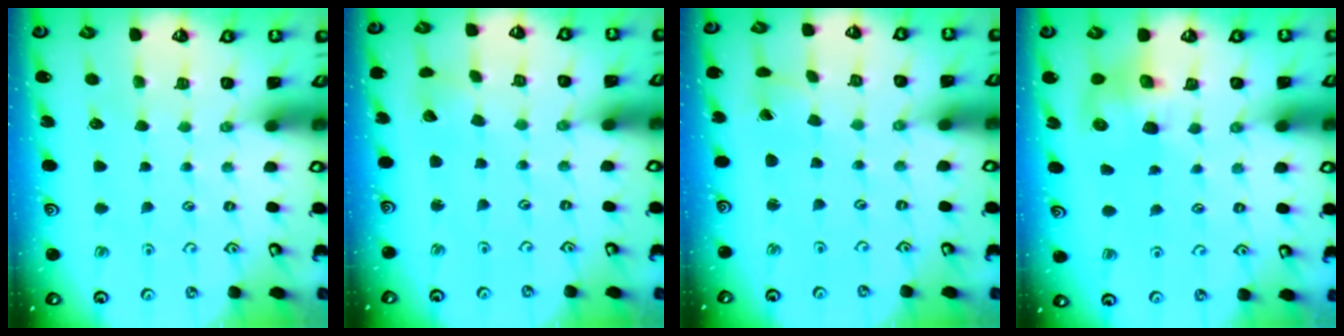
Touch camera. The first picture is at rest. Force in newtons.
{"total": 2.0, "press": 2.0, "slide": 0.2}
{"total": 0.8, "press": 0.8, "slide": 0.1}
{"total": 7.3, "press": 7.2, "slide": 1.0}